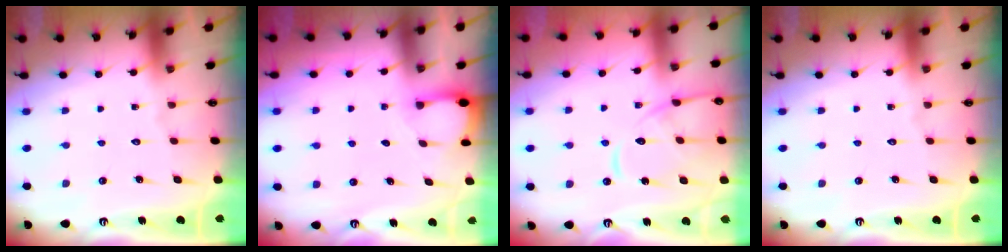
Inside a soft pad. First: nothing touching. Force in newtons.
{"total": 2.1, "press": 2.1, "slide": 0.3}
{"total": 12.5, "press": 12.5, "slide": 1.1}
{"total": 0.0}